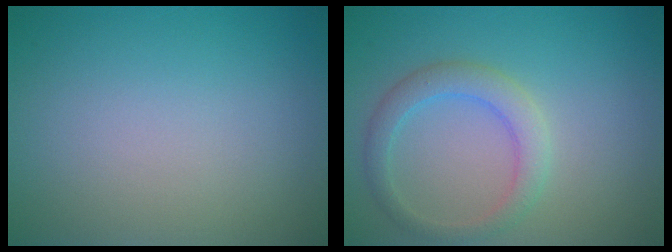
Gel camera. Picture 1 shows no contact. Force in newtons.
{"total": 2.9, "press": 2.9, "slide": 0.1}